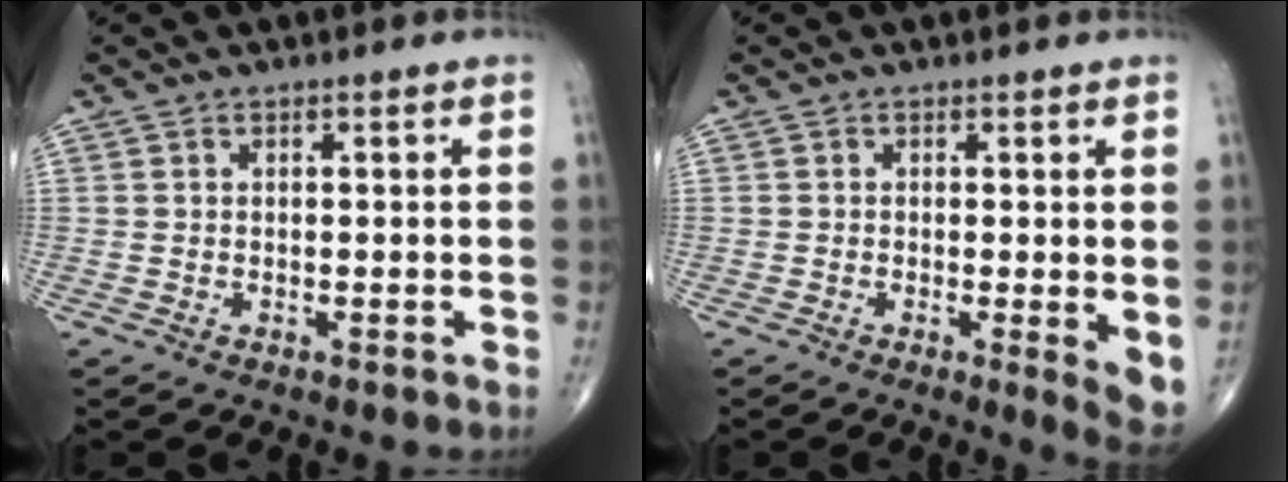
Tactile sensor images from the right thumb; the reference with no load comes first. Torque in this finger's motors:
{"motor_torque": [-0.13, 0.38, -0.01, 0.14, -0.02]}